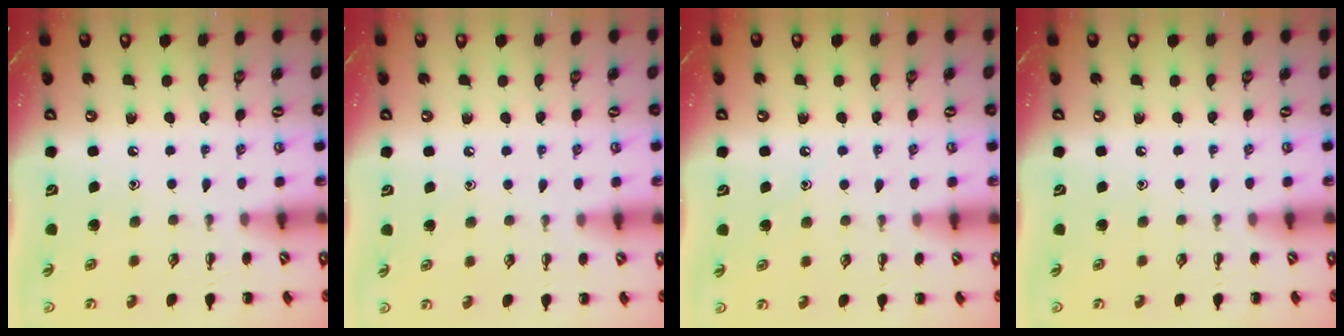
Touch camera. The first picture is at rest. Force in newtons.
{"total": 5.2, "press": 4.9, "slide": 1.6}
{"total": 6.1, "press": 5.8, "slide": 1.7}
{"total": 0.0}